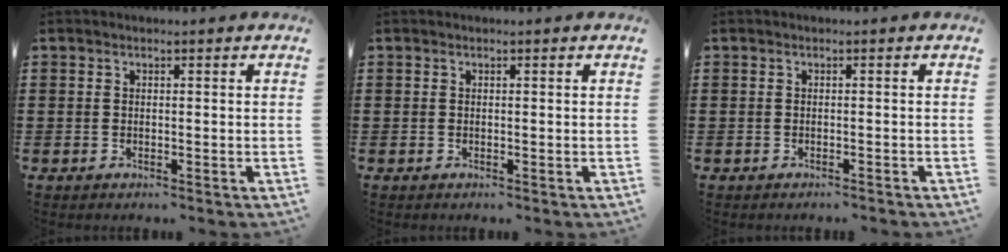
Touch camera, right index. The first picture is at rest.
{"total": 0.0}
{"total": 0.6, "force": [-0.6, 0.0, 0.1], "torque": [-0.004, -0.002, -0.011]}